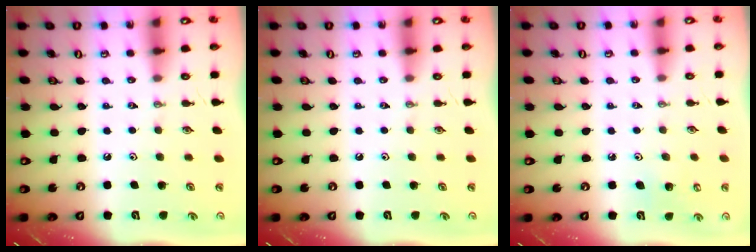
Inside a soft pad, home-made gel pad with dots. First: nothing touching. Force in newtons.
{"total": 0.0}
{"total": 5.0, "press": 4.9, "slide": 1.2}